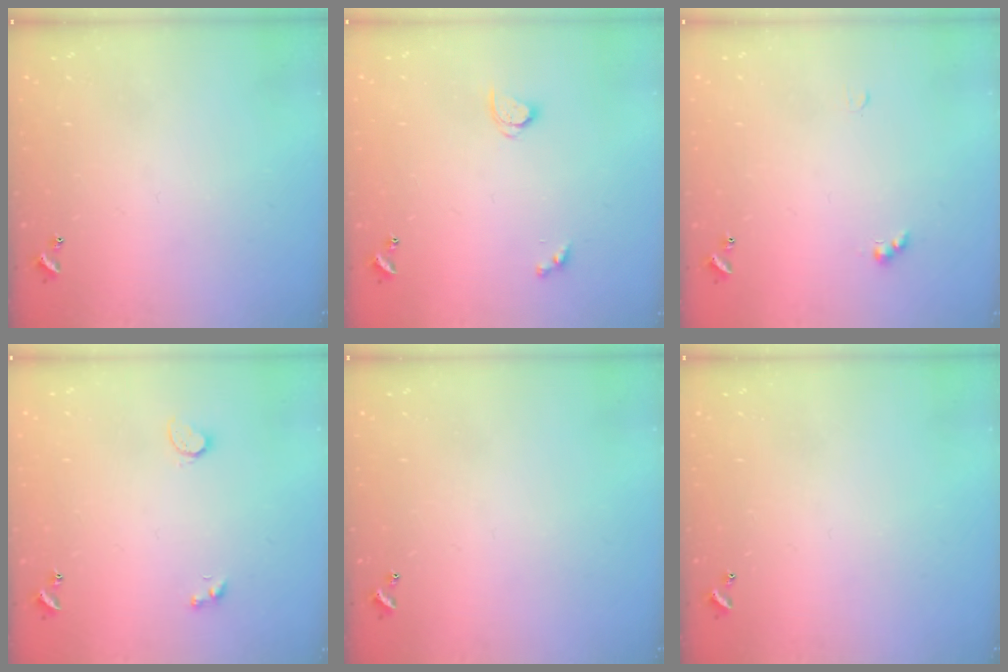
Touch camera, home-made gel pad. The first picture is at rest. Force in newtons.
{"total": 2.9, "press": 2.9, "slide": 0.3}
{"total": 1.8, "press": 1.8, "slide": 0.4}
{"total": 2.9, "press": 2.4, "slide": 1.6}
{"total": 0.0}
{"total": 0.0}